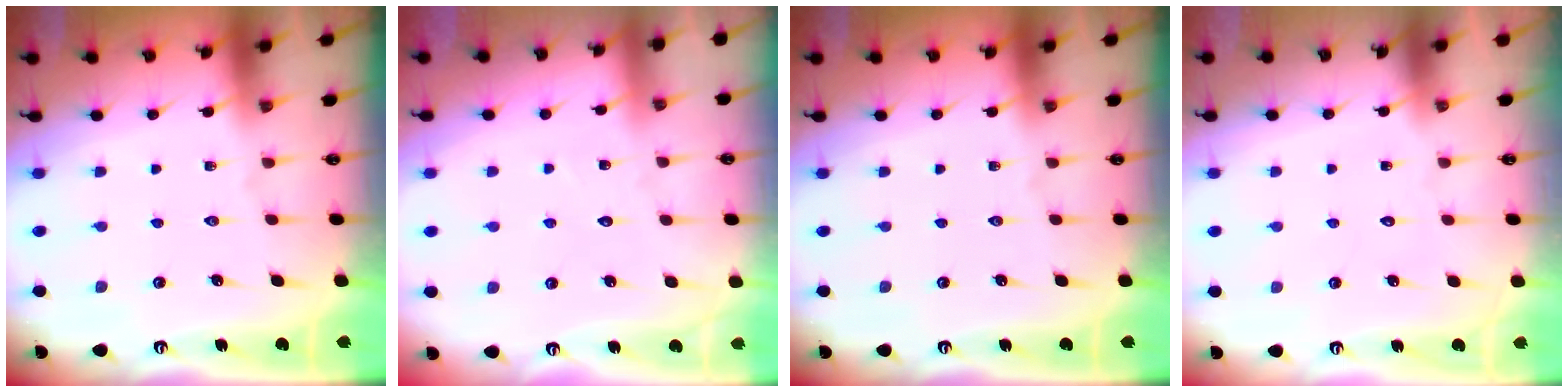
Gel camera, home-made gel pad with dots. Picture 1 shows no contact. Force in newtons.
{"total": 4.2, "press": 4.1, "slide": 0.4}
{"total": 0.0}
{"total": 1.5, "press": 1.5, "slide": 0.0}